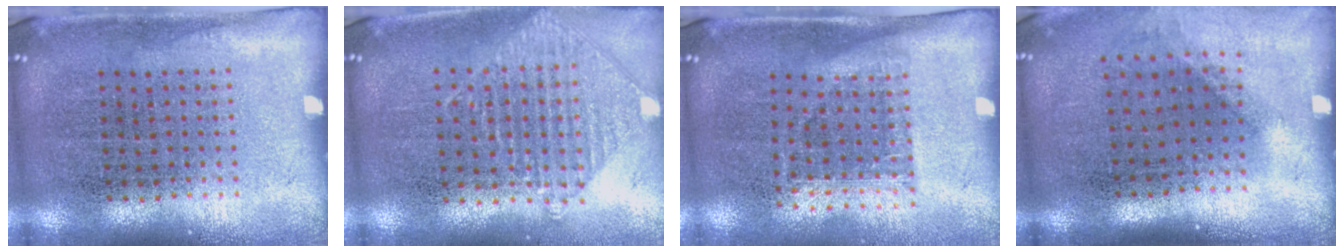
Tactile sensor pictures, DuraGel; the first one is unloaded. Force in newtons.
{"total": 0.9, "press": 0.9, "slide": 0.0}
{"total": 1.1, "press": 0.9, "slide": 0.7}
{"total": 1.3, "press": 0.9, "slide": 0.9}